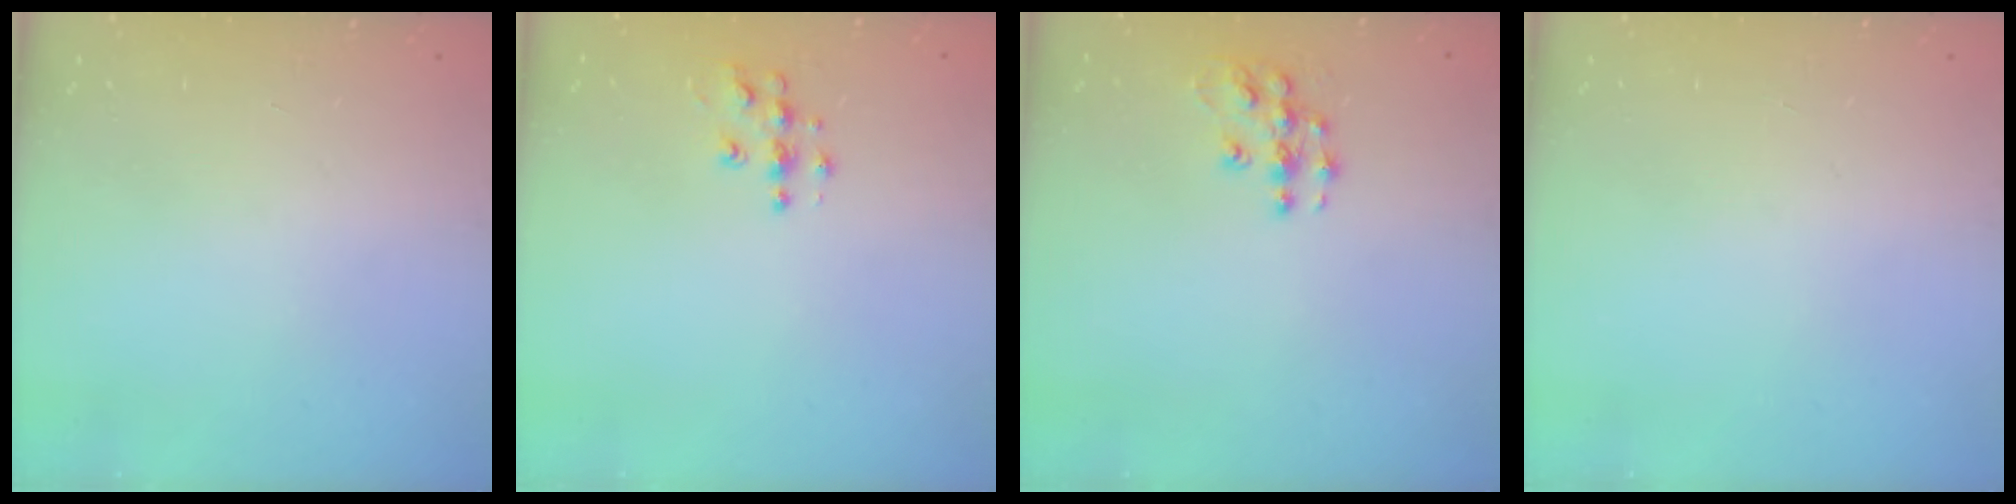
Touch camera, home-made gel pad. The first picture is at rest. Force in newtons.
{"total": 6.2, "press": 6.2, "slide": 0.2}
{"total": 9.2, "press": 9.2, "slide": 0.5}
{"total": 0.0}